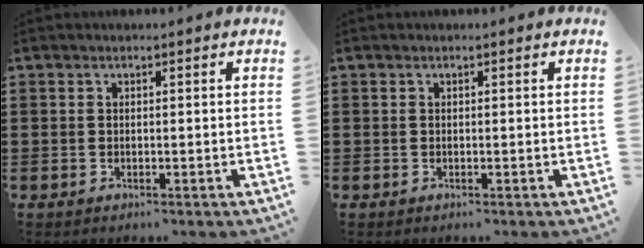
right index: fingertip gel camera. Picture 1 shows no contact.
{"total": 0.0}